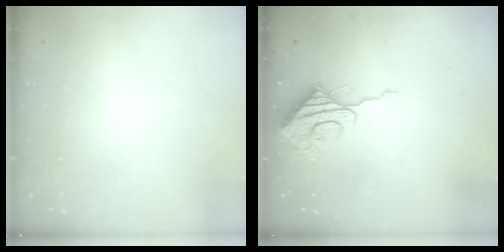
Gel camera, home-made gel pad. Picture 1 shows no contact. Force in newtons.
{"total": 9.0, "press": 9.0, "slide": 0.4}